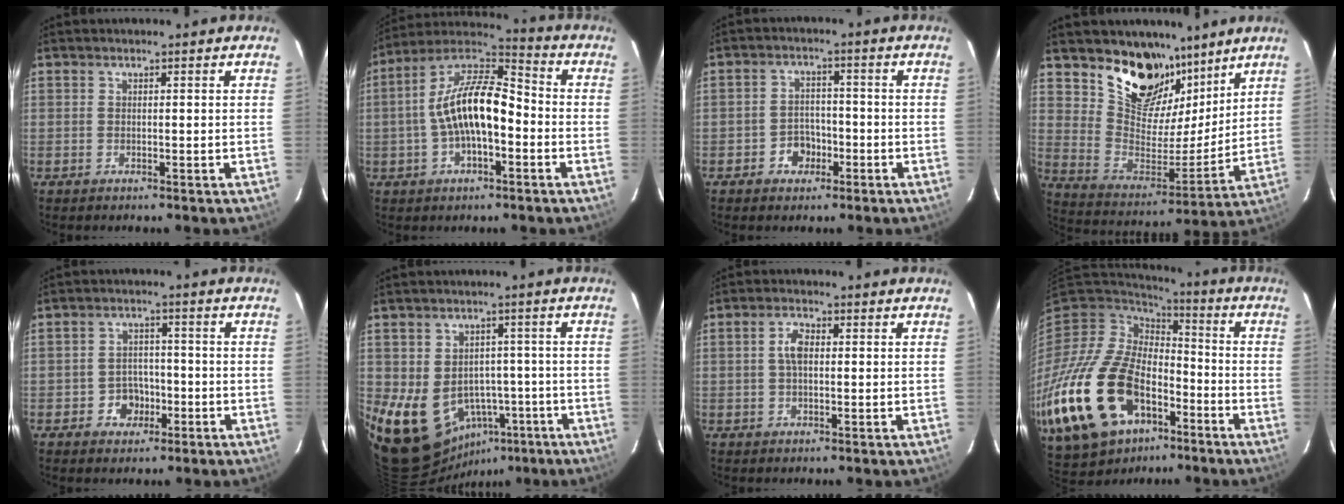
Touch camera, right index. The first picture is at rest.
{"total": 14.6, "force": [-2.3, 6.1, 13.1], "torque": [-0.250, 0.017, -0.048]}
{"total": 4.7, "force": [-2.4, 3.7, 1.5], "torque": [-0.036, 0.014, -0.030]}
{"total": 16.9, "force": [12.0, 9.6, 7.1], "torque": [-0.146, -0.010, 0.225]}
{"total": 4.9, "force": [-2.2, 4.1, 1.4], "torque": [-0.034, 0.015, -0.024]}
{"total": 15.0, "force": [-4.6, 12.7, 6.6], "torque": [-0.156, 0.020, -0.026]}
{"total": 3.4, "force": [0.2, 1.8, 2.9], "torque": [-0.058, 0.009, 0.006]}
{"total": 34.5, "force": [-15.9, 21.8, 21.5], "torque": [-0.519, -0.028, -0.261]}